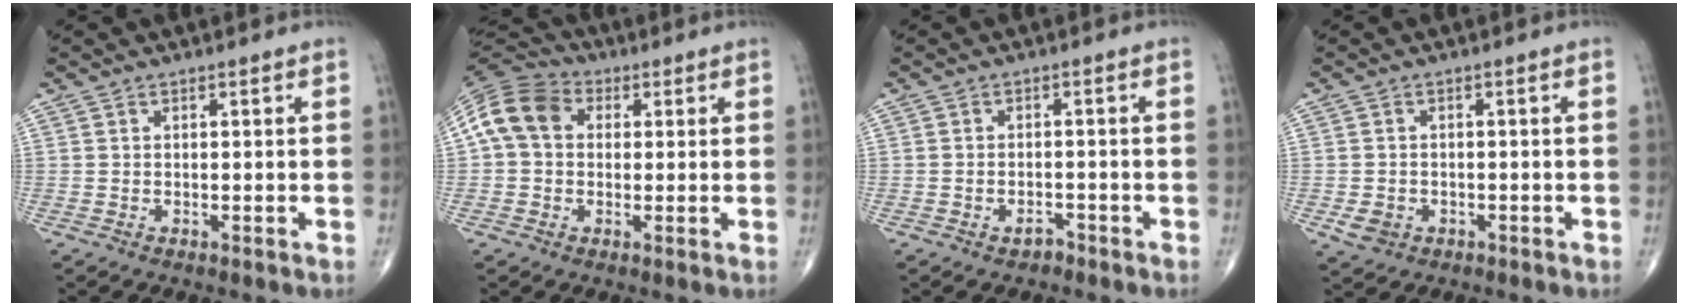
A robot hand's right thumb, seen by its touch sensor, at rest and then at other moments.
{"total": 10.8, "force": [1.8, 8.4, 6.5], "torque": [-0.117, 0.027, 0.020]}
{"total": 1.8, "force": [-1.3, 1.0, 0.6], "torque": [-0.005, 0.009, -0.021]}
{"total": 3.2, "force": [-1.2, 2.6, 1.4], "torque": [-0.017, 0.004, -0.013]}